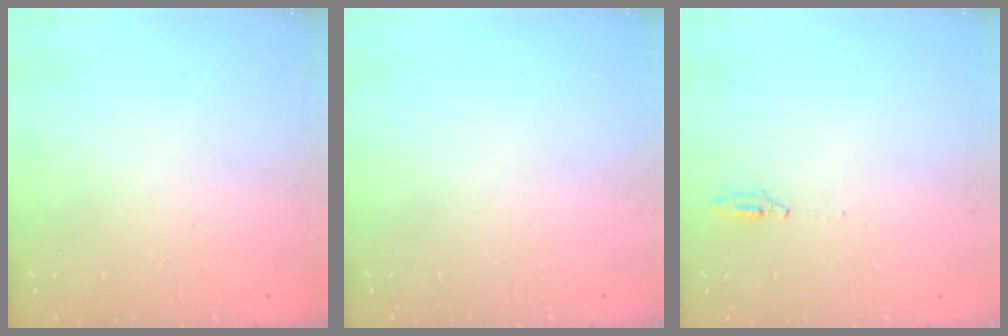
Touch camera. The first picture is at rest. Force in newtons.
{"total": 0.0}
{"total": 3.3, "press": 3.1, "slide": 1.2}